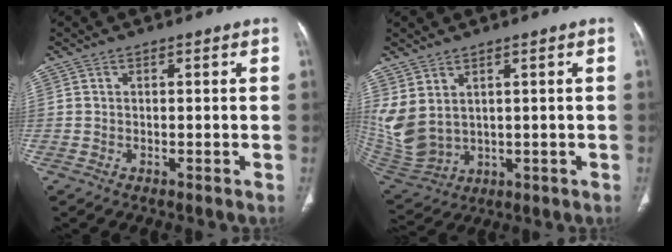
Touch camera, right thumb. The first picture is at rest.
{"total": 10.6, "force": [3.4, 6.8, 7.4], "torque": [-0.164, -0.015, 0.093]}